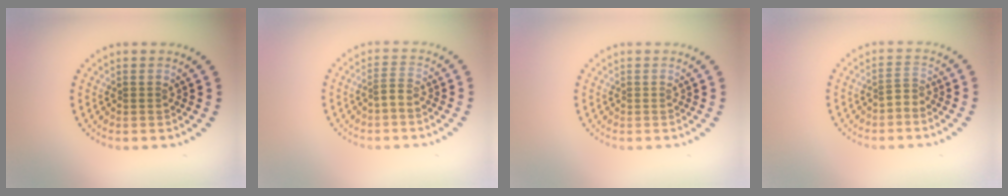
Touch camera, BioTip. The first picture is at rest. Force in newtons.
{"total": 1.2, "press": 0.9, "slide": 0.8}
{"total": 0.0}
{"total": 1.1, "press": 0.5, "slide": 0.9}